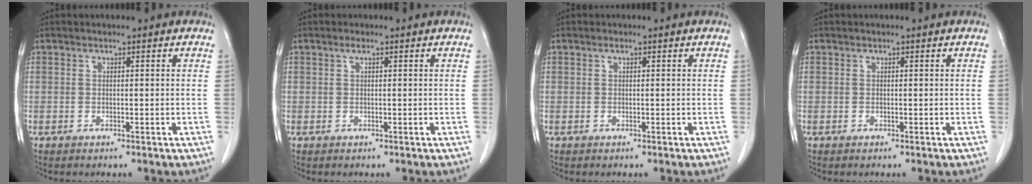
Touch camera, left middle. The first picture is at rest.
{"total": 0.6, "force": [0.3, 0.1, 0.5], "torque": [-0.010, 0.002, 0.005]}
{"total": 0.0}
{"total": 0.0}